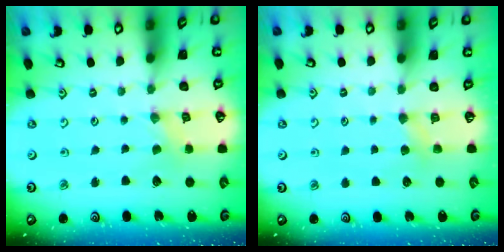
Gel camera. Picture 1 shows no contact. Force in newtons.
{"total": 3.7, "press": 3.7, "slide": 0.6}